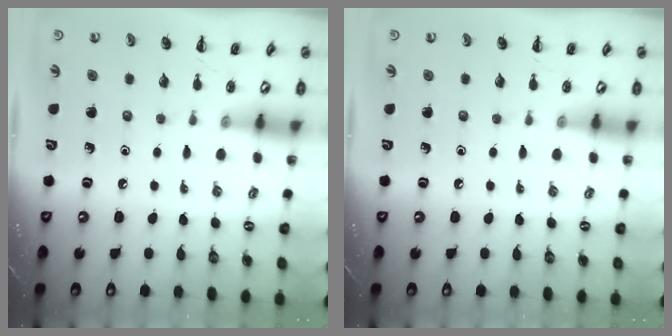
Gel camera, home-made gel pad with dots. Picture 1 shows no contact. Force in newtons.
{"total": 0.0}